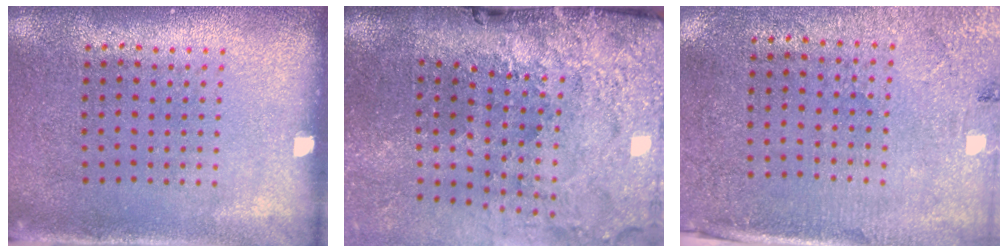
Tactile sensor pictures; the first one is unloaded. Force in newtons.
{"total": 4.9, "press": 3.9, "slide": 3.1}
{"total": 2.7, "press": 2.4, "slide": 1.3}